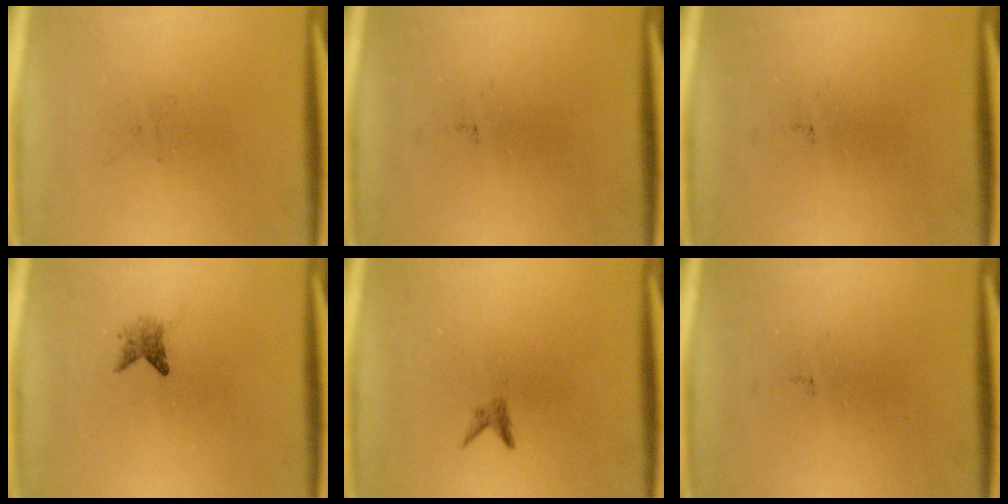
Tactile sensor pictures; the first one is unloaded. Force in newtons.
{"total": 0.0}
{"total": 0.0}
{"total": 1.6}
{"total": 0.8}
{"total": 0.0}